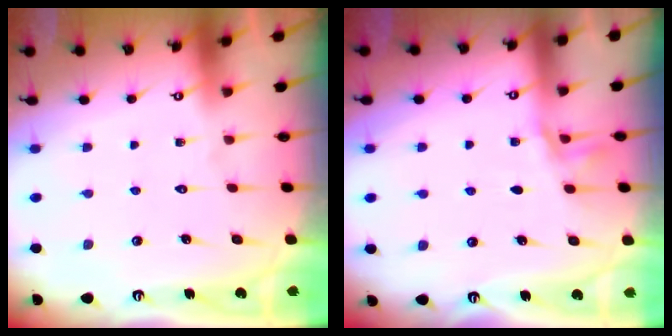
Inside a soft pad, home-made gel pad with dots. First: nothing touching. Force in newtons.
{"total": 2.9, "press": 2.8, "slide": 0.4}